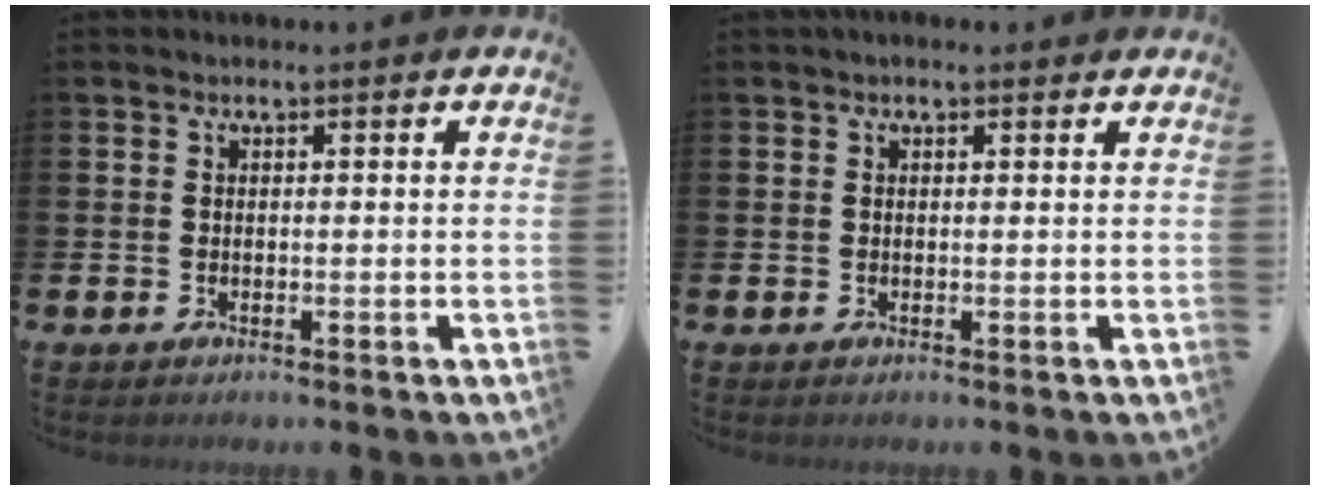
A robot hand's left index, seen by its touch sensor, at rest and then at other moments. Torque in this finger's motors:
{"motor_torque": [0.34, -0.81, -0.03, 0.03]}